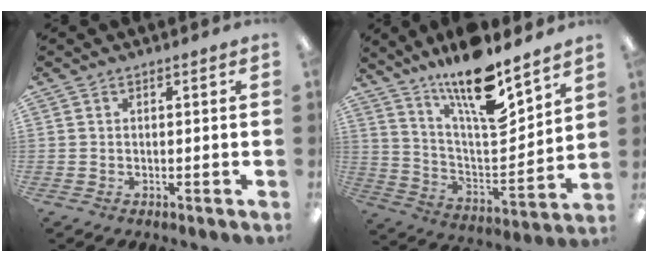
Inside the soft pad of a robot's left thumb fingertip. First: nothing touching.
{"total": 17.1, "force": [13.6, 3.8, 9.7], "torque": [-0.178, -0.099, 0.230]}